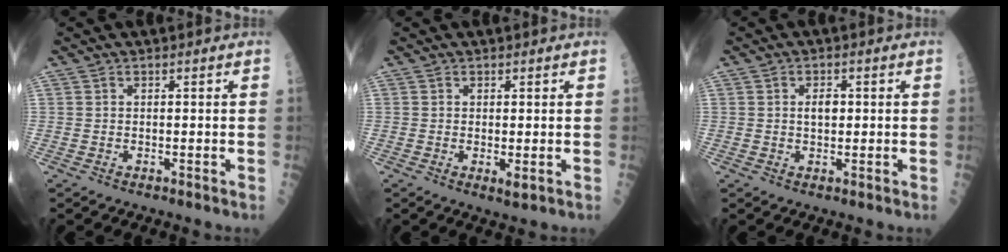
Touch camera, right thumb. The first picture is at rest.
{"total": 1.7, "force": [-0.2, 0.5, 1.6], "torque": [-0.028, -0.007, -0.001]}
{"total": 2.7, "force": [0.3, 1.6, 2.1], "torque": [-0.028, 0.002, 0.005]}